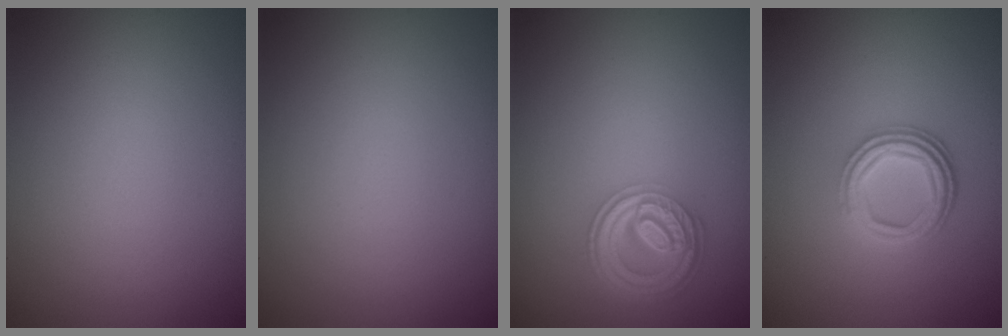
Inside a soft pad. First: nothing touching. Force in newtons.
{"total": 0.0}
{"total": 4.5, "press": 3.5, "slide": 2.7}
{"total": 4.2, "press": 3.1, "slide": 2.7}